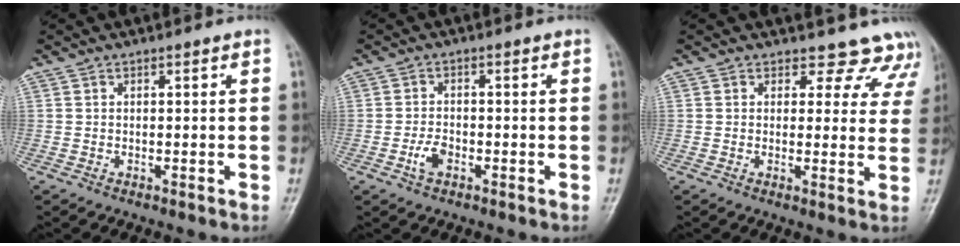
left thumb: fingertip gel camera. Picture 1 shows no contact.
{"total": 3.1, "force": [-1.3, 1.8, 2.1], "torque": [-0.040, 0.007, -0.026]}
{"total": 9.8, "force": [8.6, 4.6, -0.1], "torque": [0.062, -0.045, 0.065]}